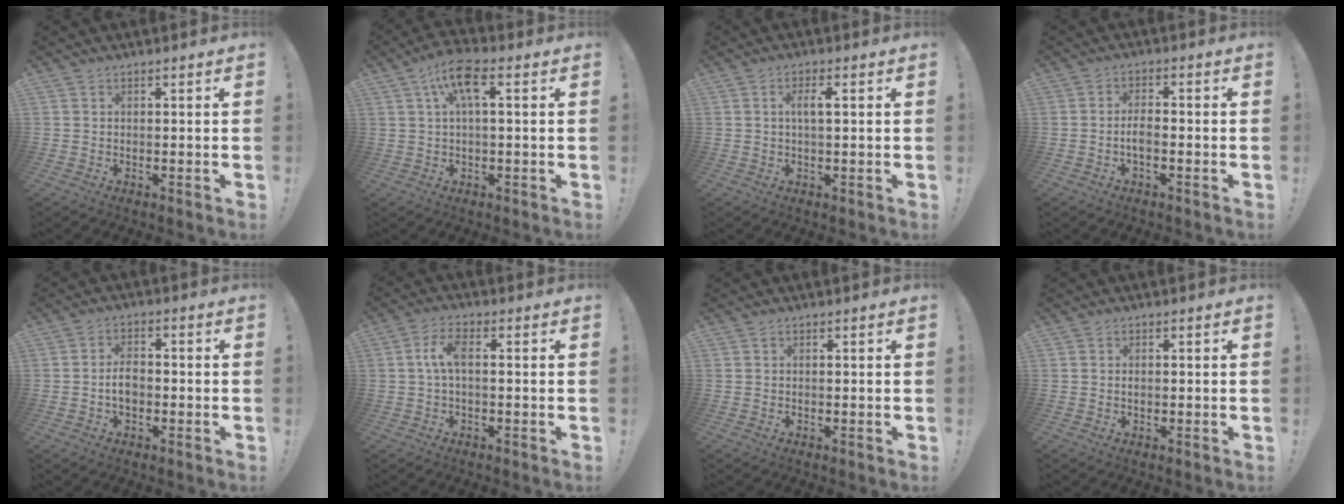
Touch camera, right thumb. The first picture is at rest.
{"total": 8.8, "force": [2.6, 2.6, 8.0], "torque": [-0.141, 0.003, 0.045]}
{"total": 3.8, "force": [0.6, 1.0, 3.6], "torque": [-0.061, 0.002, 0.004]}
{"total": 3.7, "force": [-1.3, 1.3, 3.2], "torque": [-0.070, 0.000, -0.027]}
{"total": 4.7, "force": [-1.1, 3.0, 3.4], "torque": [-0.056, 0.007, -0.022]}
{"total": 6.4, "force": [0.2, 2.6, 5.8], "torque": [-0.125, 0.010, 0.003]}
{"total": 0.0}
{"total": 0.6, "force": [-0.2, 0.5, 0.3], "torque": [0.002, 0.000, -0.005]}